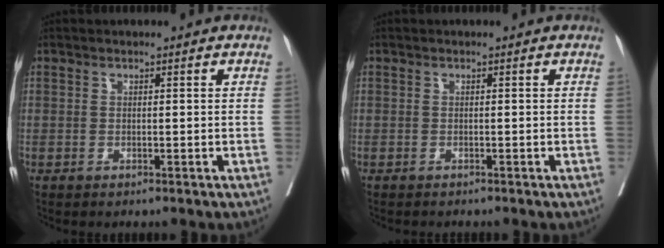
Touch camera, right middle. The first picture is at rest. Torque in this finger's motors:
{"motor_torque": [0.04, -0.06, 0.00, 0.00]}